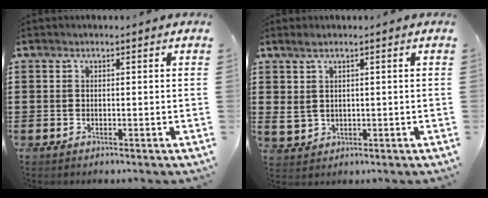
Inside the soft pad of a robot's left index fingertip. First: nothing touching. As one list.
[{"total": 2.6, "force": [0.9, 1.7, 1.8], "torque": [-0.047, 0.001, 0.013]}]